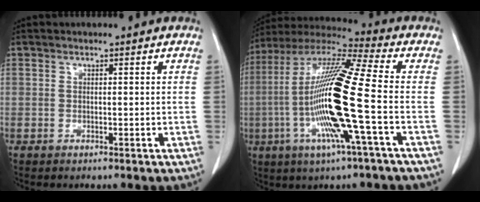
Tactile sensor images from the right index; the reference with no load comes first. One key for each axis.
{"total": 18.9, "fx": -3.6, "fy": -0.2, "fz": 18.5, "tx": -0.375, "ty": -0.008, "tz": -0.083}